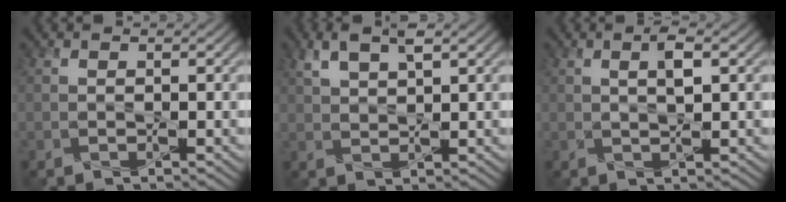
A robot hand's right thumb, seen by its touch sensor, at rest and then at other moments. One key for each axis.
{"total": 4.2, "fx": 2.3, "fy": 1.5, "fz": 3.2, "tx": -0.079, "ty": 0.006, "tz": 0.050}
{"total": 2.4, "fx": 0.8, "fy": 0.6, "fz": 2.2, "tx": -0.043, "ty": 0.003, "tz": 0.015}